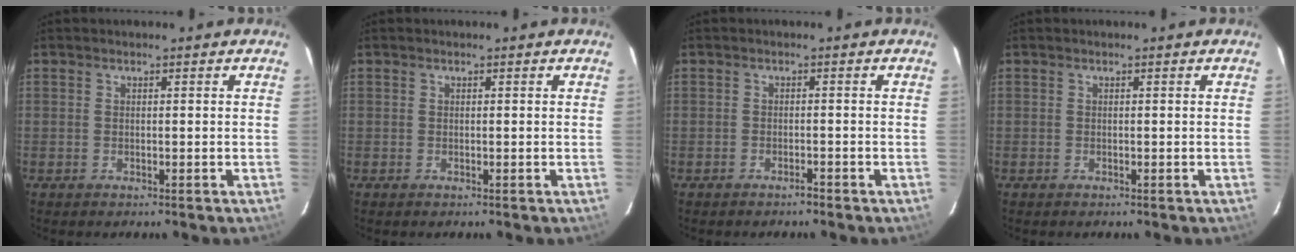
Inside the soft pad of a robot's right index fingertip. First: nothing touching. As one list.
[{"total": 0.0}, {"total": 1.3, "force": [-1.2, 0.3, 0.4], "torque": [-0.012, 0.004, -0.021]}, {"total": 0.0}]